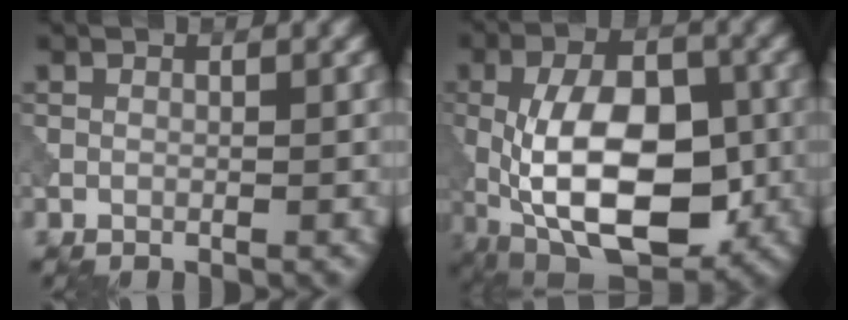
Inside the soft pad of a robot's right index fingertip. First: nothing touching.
{"total": 12.7, "force": [-2.3, 6.3, 10.7], "torque": [-0.190, -0.002, -0.044]}